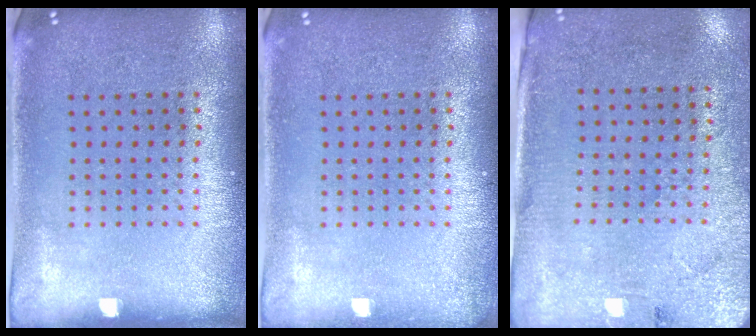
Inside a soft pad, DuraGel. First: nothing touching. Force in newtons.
{"total": 0.7, "press": 0.7, "slide": 0.0}
{"total": 2.7, "press": 2.4, "slide": 1.3}